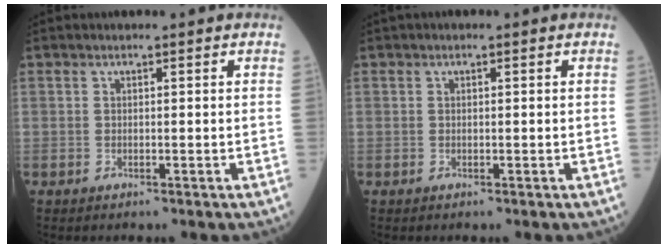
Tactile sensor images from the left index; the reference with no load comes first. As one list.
[{"total": 0.0}]